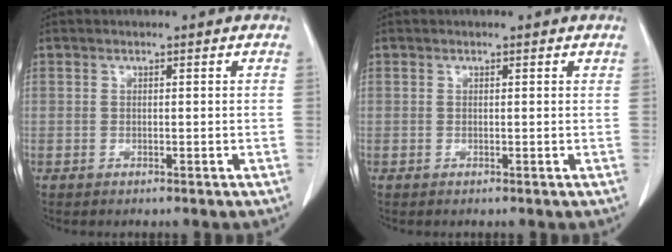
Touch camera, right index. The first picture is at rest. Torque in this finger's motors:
{"motor_torque": [0.00, 0.00, 0.04, 0.00]}